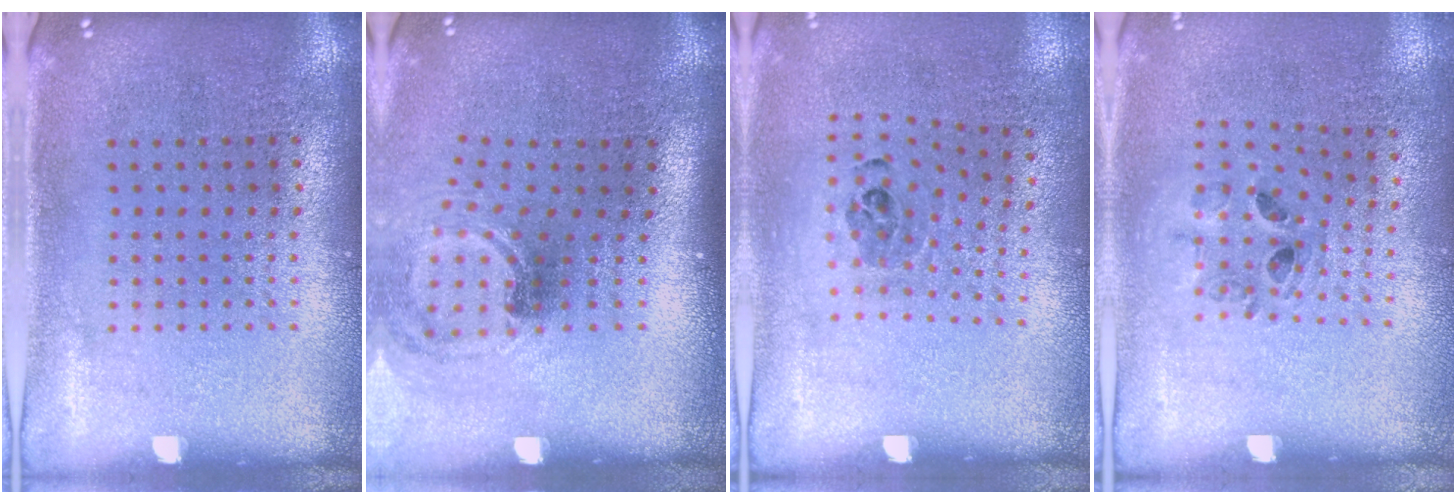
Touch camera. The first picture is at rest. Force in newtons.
{"total": 1.5, "press": 1.2, "slide": 1.0}
{"total": 1.0, "press": 0.7, "slide": 0.7}
{"total": 0.9, "press": 0.8, "slide": 0.3}